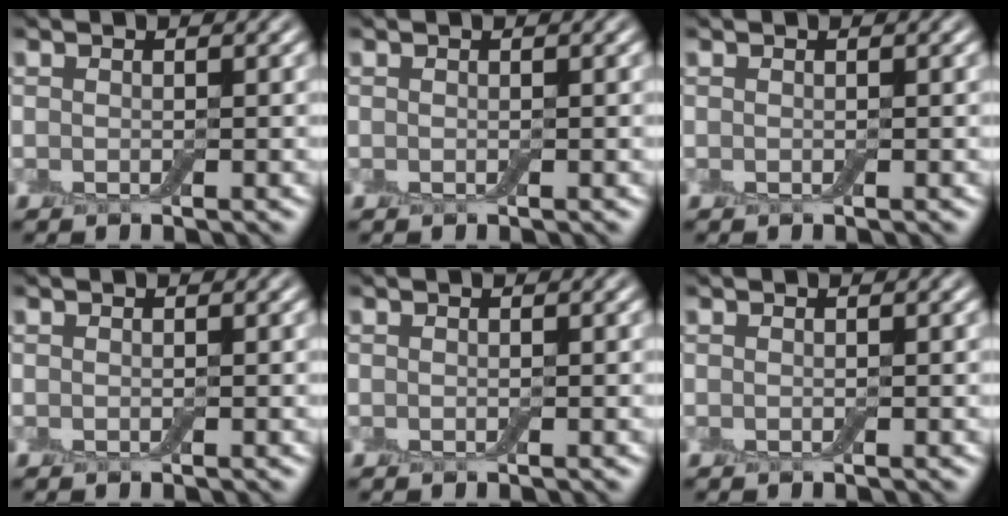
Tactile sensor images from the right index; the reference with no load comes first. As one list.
[{"total": 0.0}, {"total": 0.0}, {"total": 0.0}, {"total": 0.0}, {"total": 0.0}]